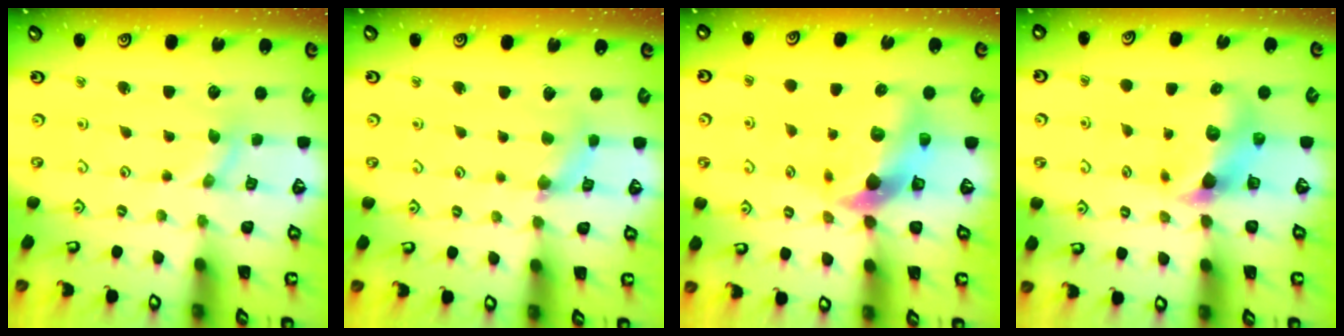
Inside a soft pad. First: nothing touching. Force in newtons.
{"total": 2.9, "press": 2.9, "slide": 0.4}
{"total": 10.5, "press": 10.4, "slide": 1.5}
{"total": 8.0, "press": 7.9, "slide": 1.1}